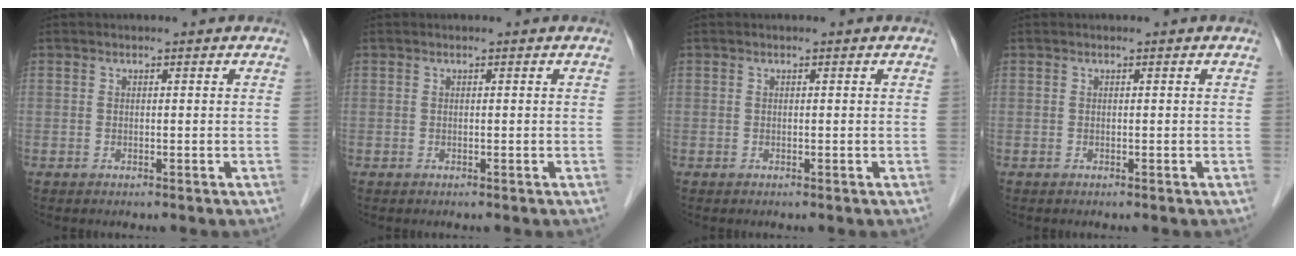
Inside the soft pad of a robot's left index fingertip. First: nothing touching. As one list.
[{"total": 0.0}, {"total": 0.0}, {"total": 0.0}]